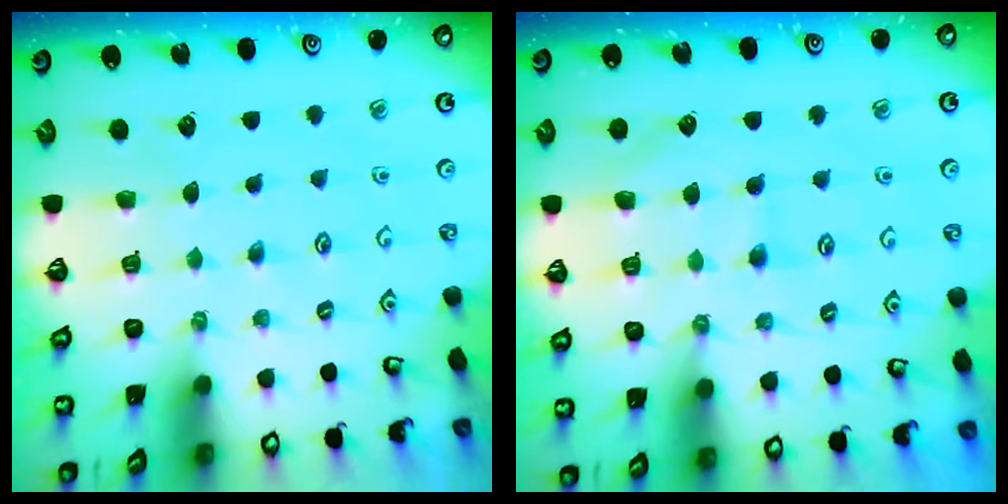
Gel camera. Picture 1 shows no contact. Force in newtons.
{"total": 8.7, "press": 8.6, "slide": 0.9}